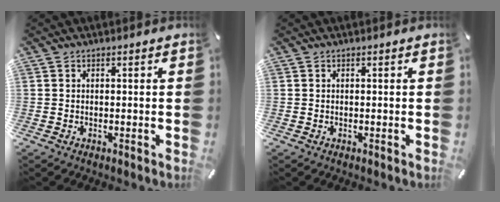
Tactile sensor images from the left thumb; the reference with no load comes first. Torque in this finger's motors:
{"motor_torque": [-0.04, 0.04, 0.00, 0.00, 0.00]}